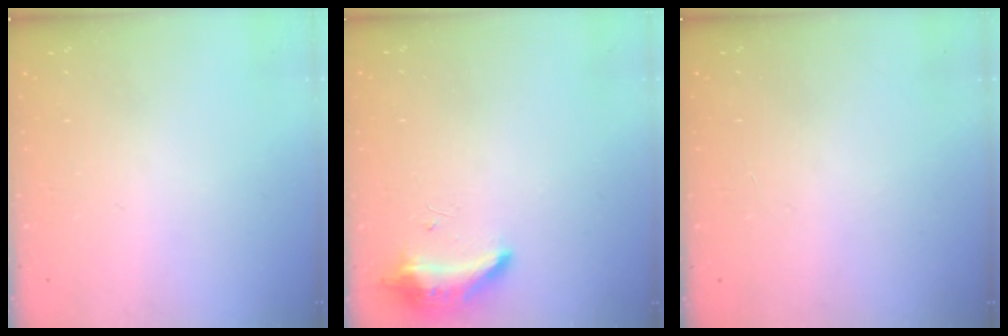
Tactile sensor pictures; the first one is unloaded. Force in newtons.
{"total": 9.7, "press": 8.8, "slide": 4.1}
{"total": 0.9, "press": 0.0, "slide": 0.9}